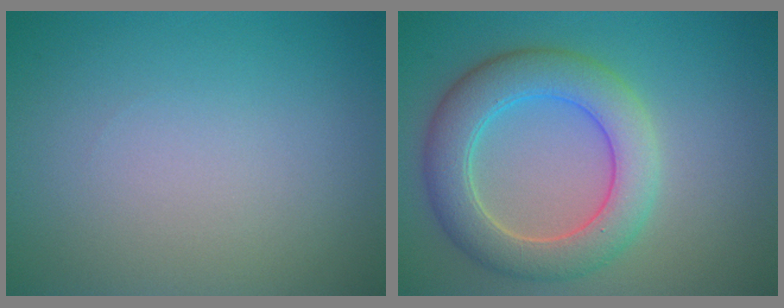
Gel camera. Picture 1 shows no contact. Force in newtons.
{"total": 6.3, "press": 6.3, "slide": 0.5}